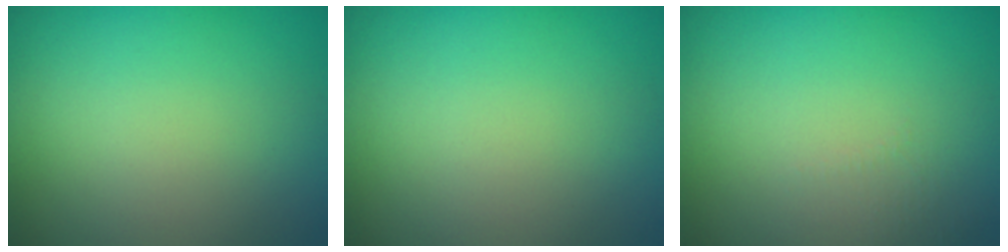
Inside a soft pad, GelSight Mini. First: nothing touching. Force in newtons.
{"total": 0.0}
{"total": 1.0, "press": 0.9, "slide": 0.3}